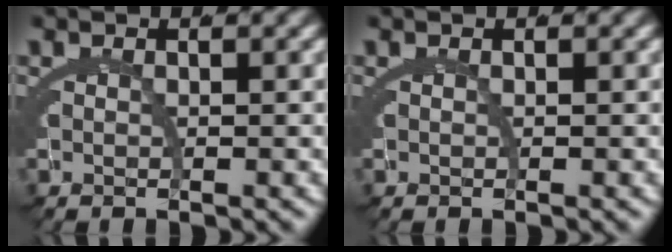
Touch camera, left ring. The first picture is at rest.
{"total": 0.0}